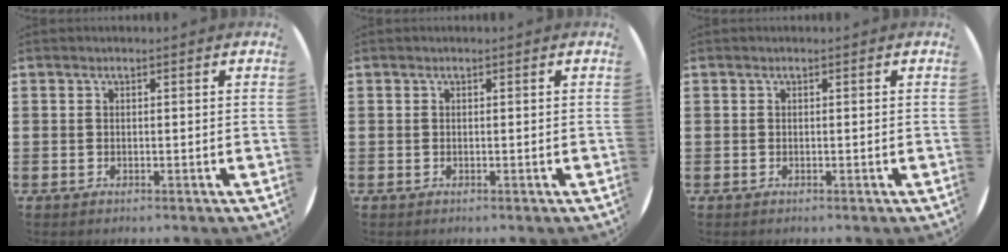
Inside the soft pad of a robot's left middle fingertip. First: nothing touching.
{"total": 0.0}
{"total": 0.0}